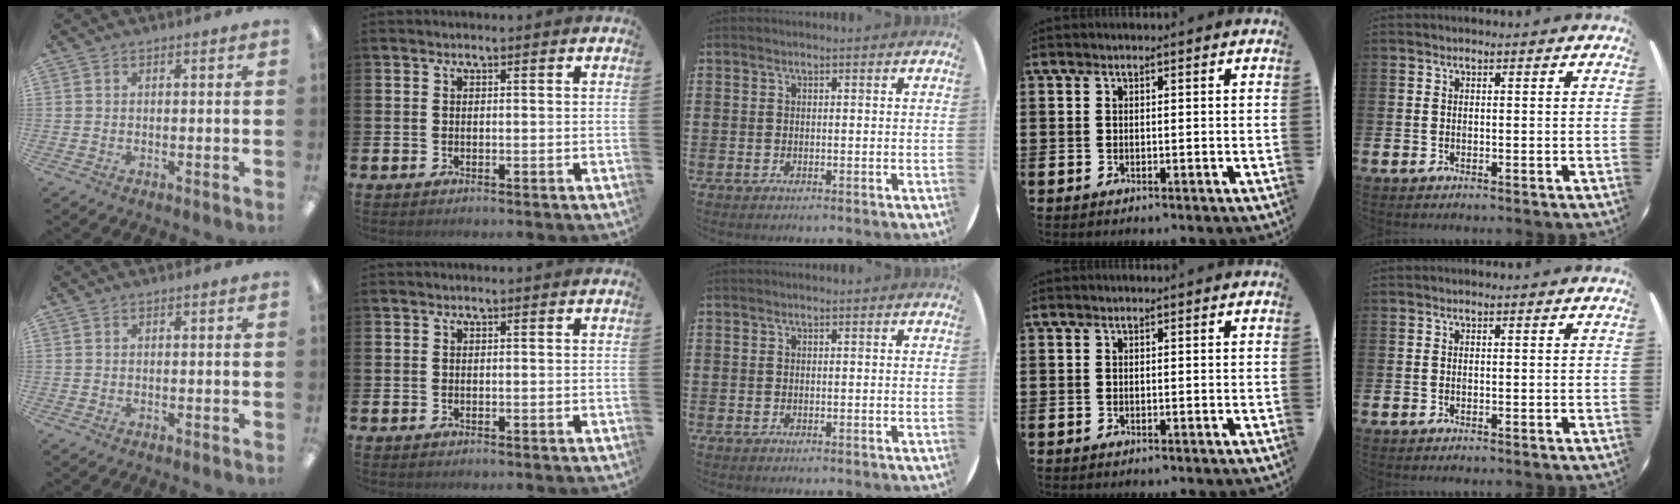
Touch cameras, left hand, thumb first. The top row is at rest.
{}